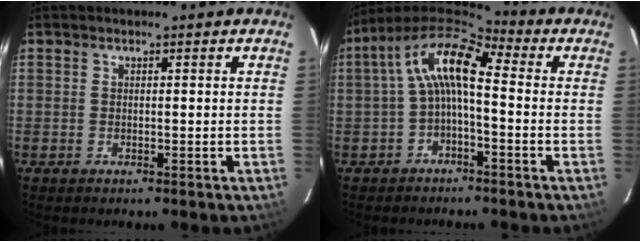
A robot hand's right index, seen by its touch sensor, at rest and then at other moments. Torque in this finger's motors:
{"motor_torque": [1.22, -0.33, 0.97, 0.21]}